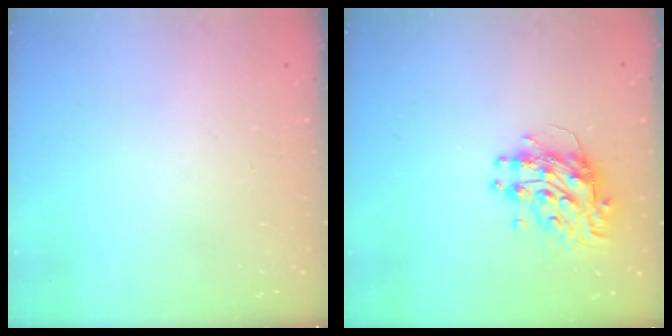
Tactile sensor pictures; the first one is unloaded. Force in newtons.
{"total": 10.4, "press": 10.4, "slide": 1.0}